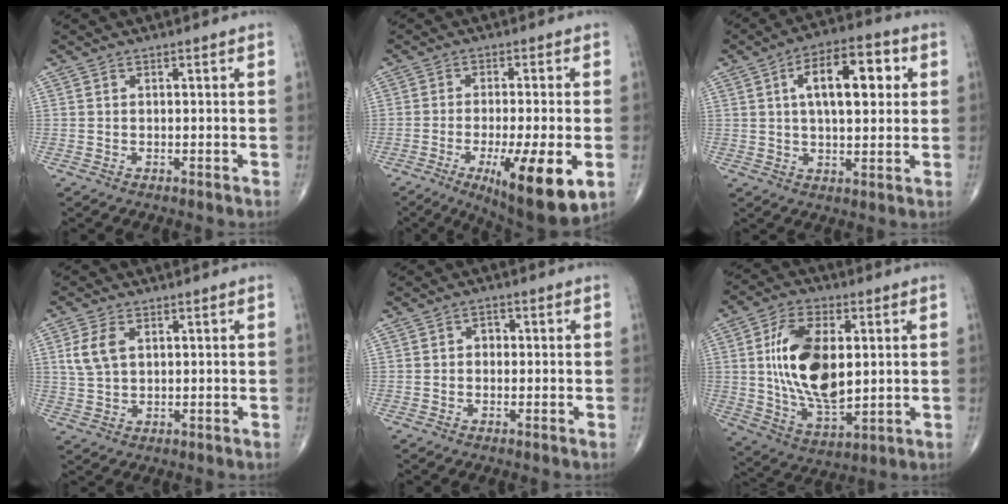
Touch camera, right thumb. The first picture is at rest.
{"total": 15.5, "force": [-5.4, 3.5, 14.1], "torque": [-0.201, -0.014, -0.072]}
{"total": 13.7, "force": [3.5, 6.2, 11.6], "torque": [-0.162, 0.012, 0.051]}
{"total": 5.6, "force": [1.6, 3.4, 4.1], "torque": [-0.087, 0.002, 0.036]}
{"total": 2.0, "force": [0.0, 1.6, 1.2], "torque": [-0.007, 0.009, -0.005]}
{"total": 18.0, "force": [2.4, 9.6, 15.0], "torque": [-0.260, -0.014, 0.050]}